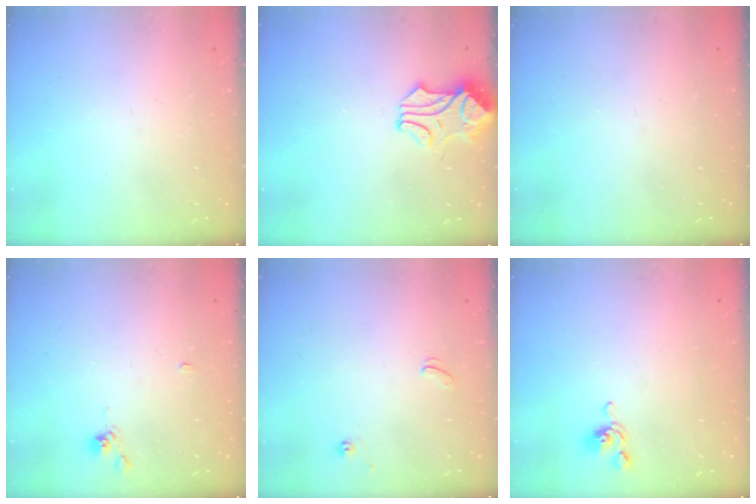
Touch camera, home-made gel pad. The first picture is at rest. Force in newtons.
{"total": 0.6, "press": 0.5, "slide": 0.2}
{"total": 0.0}
{"total": 2.3, "press": 2.3, "slide": 0.6}
{"total": 1.4, "press": 1.4, "slide": 0.3}
{"total": 4.4, "press": 4.4, "slide": 0.4}